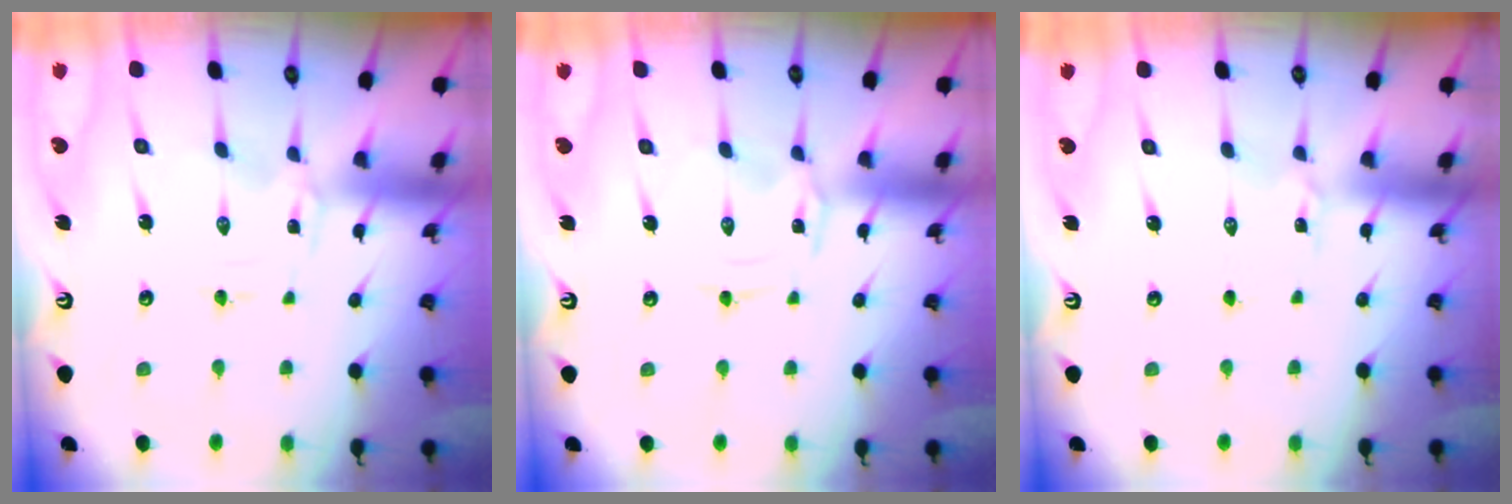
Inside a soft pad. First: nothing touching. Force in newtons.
{"total": 1.2, "press": 1.2, "slide": 0.1}
{"total": 1.9, "press": 1.9, "slide": 0.2}